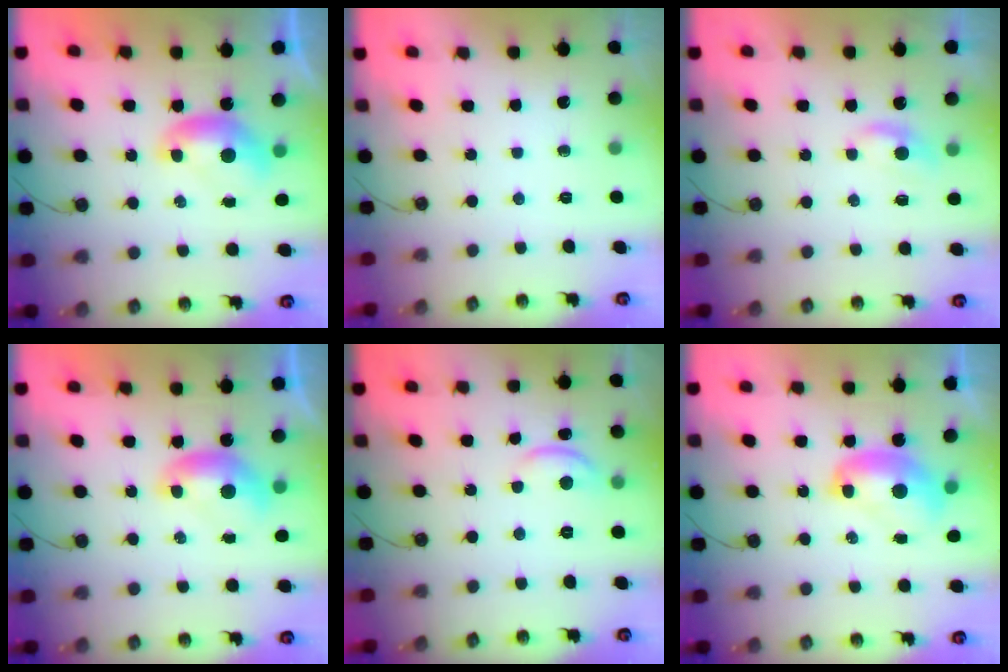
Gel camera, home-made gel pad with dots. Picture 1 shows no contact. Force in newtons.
{"total": 0.0}
{"total": 0.6, "press": 0.4, "slide": 0.4}
{"total": 0.0}
{"total": 2.0, "press": 2.0, "slide": 0.2}
{"total": 2.4, "press": 2.3, "slide": 0.3}